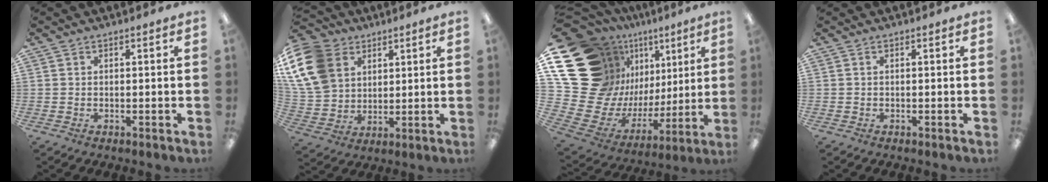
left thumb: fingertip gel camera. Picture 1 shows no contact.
{"total": 16.8, "force": [6.9, 12.7, 8.5], "torque": [-0.207, -0.013, 0.136]}
{"total": 22.3, "force": [11.0, 16.0, 11.1], "torque": [-0.218, -0.106, 0.250]}
{"total": 0.0}